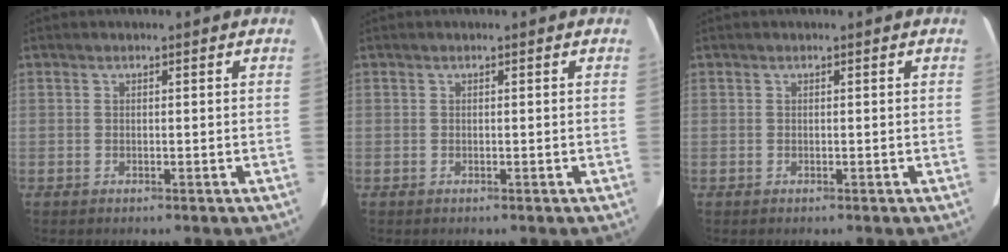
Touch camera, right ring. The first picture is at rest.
{"total": 0.0}
{"total": 0.0}